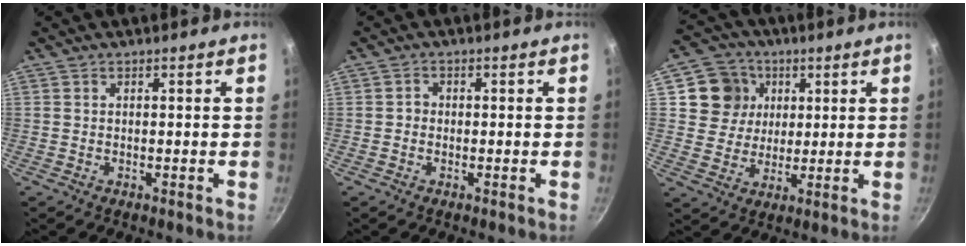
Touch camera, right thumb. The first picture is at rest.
{"total": 1.3, "force": [-0.2, 1.2, 0.5], "torque": [-0.005, 0.005, -0.006]}
{"total": 9.8, "force": [3.1, 8.9, 2.8], "torque": [-0.014, 0.000, 0.052]}